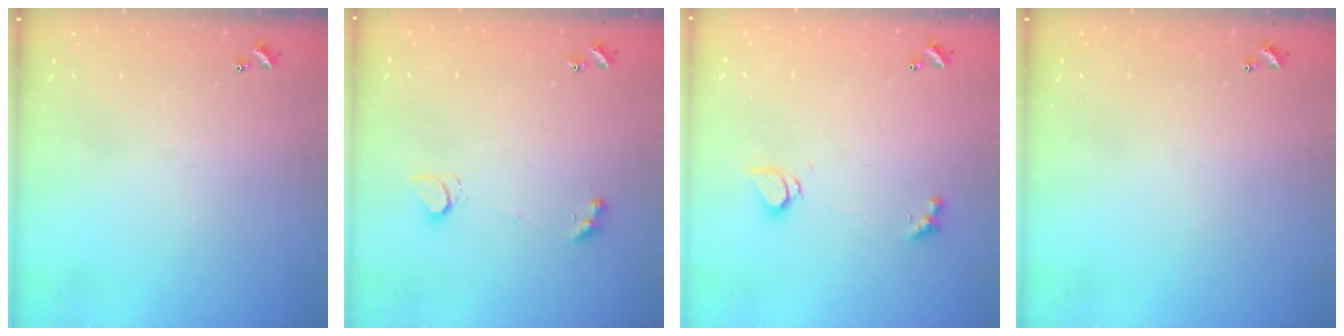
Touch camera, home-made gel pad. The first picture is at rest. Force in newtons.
{"total": 1.4, "press": 1.2, "slide": 0.6}
{"total": 1.6, "press": 1.6, "slide": 0.2}
{"total": 0.0}